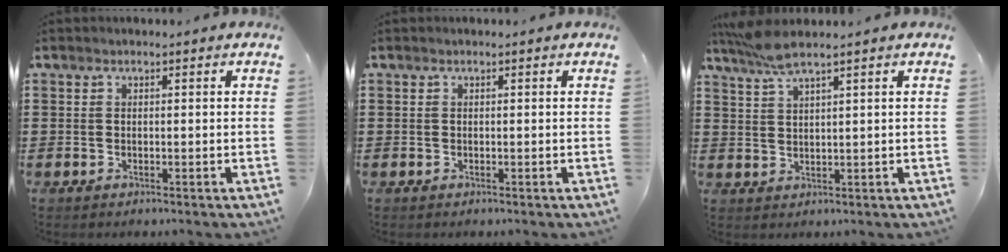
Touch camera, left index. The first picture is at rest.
{"total": 0.0}
{"total": 4.5, "force": [3.5, 0.2, 2.9], "torque": [-0.066, -0.003, 0.063]}